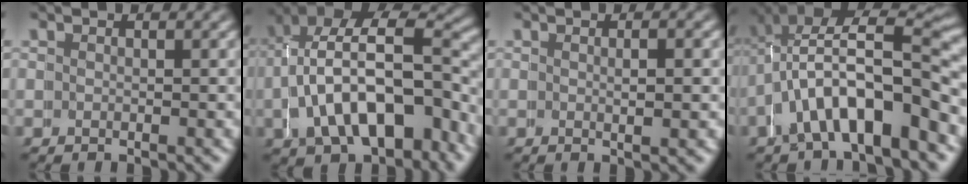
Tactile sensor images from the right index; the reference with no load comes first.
{"total": 9.2, "force": [-1.1, 5.4, 7.3], "torque": [-0.141, -0.023, -0.007]}
{"total": 1.2, "force": [0.2, -0.6, 0.9], "torque": [-0.010, 0.001, 0.006]}
{"total": 7.0, "force": [-0.8, 2.9, 6.3], "torque": [-0.105, -0.005, -0.009]}